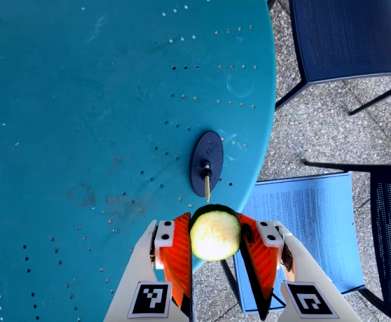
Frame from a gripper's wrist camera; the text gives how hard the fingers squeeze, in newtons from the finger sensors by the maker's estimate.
{"total": 13.6, "left": 14.0, "right": 13.3}